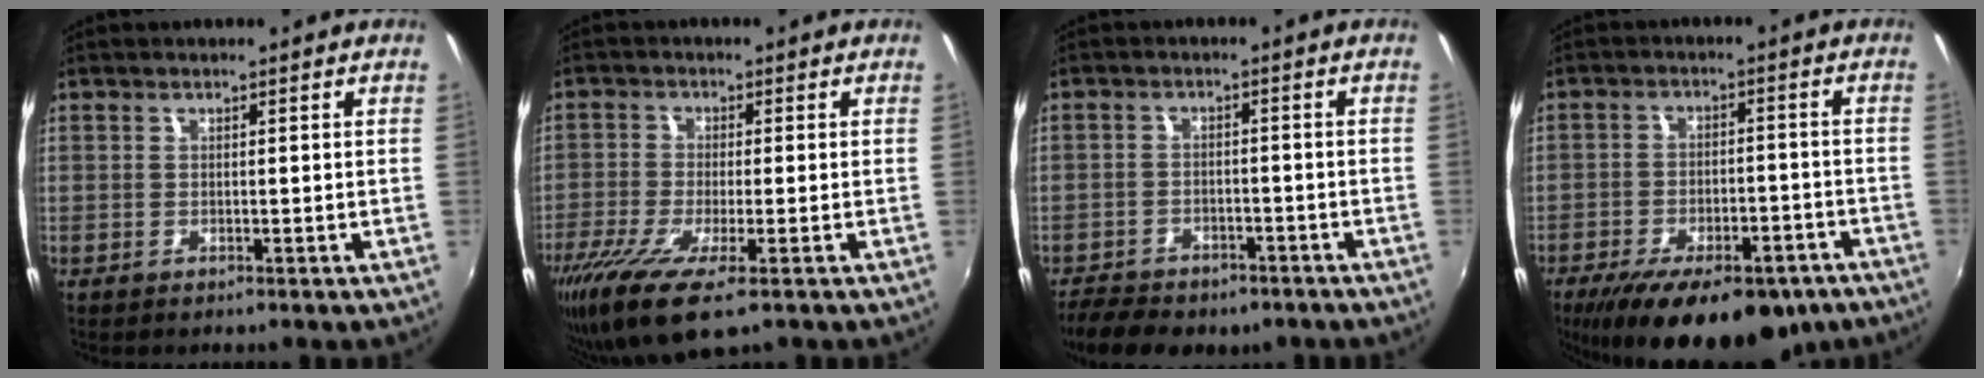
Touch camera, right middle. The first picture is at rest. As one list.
[{"total": 11.2, "force": [-6.7, 2.5, 8.7], "torque": [-0.194, -0.046, -0.123]}, {"total": 12.0, "force": [-9.1, 5.6, 5.4], "torque": [-0.135, -0.020, -0.137]}, {"total": 21.6, "force": [-15.0, 9.0, 12.7], "torque": [-0.231, -0.035, -0.202]}]